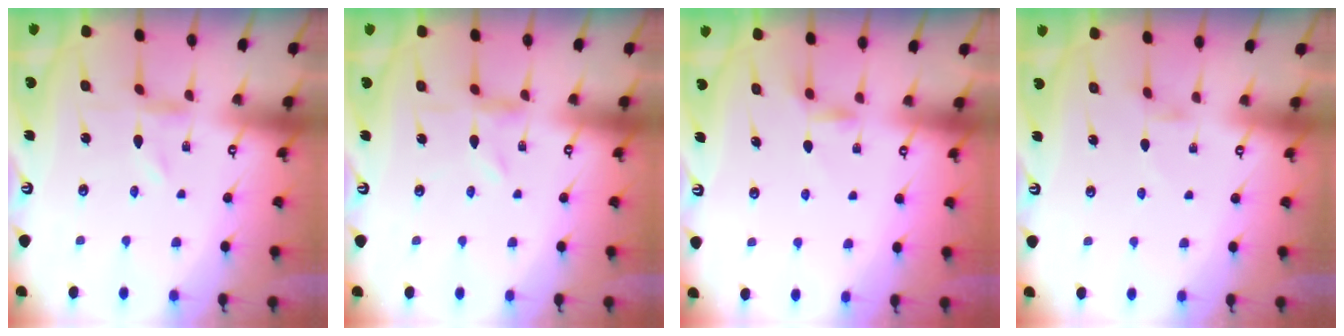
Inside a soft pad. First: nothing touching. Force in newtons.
{"total": 1.5, "press": 1.4, "slide": 0.4}
{"total": 2.3, "press": 2.2, "slide": 0.4}
{"total": 1.4, "press": 1.4, "slide": 0.2}